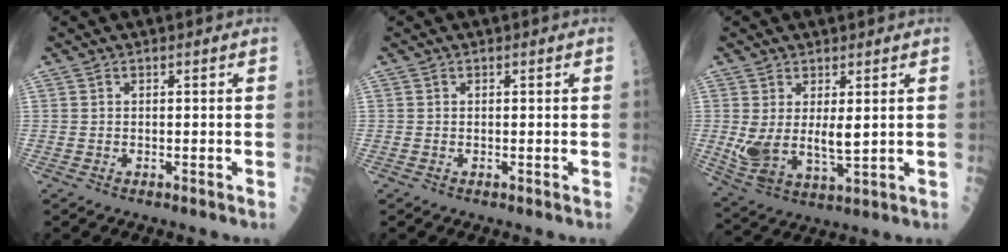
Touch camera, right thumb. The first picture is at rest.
{"total": 0.0}
{"total": 9.2, "force": [1.3, 4.1, 8.1], "torque": [-0.160, -0.019, 0.040]}